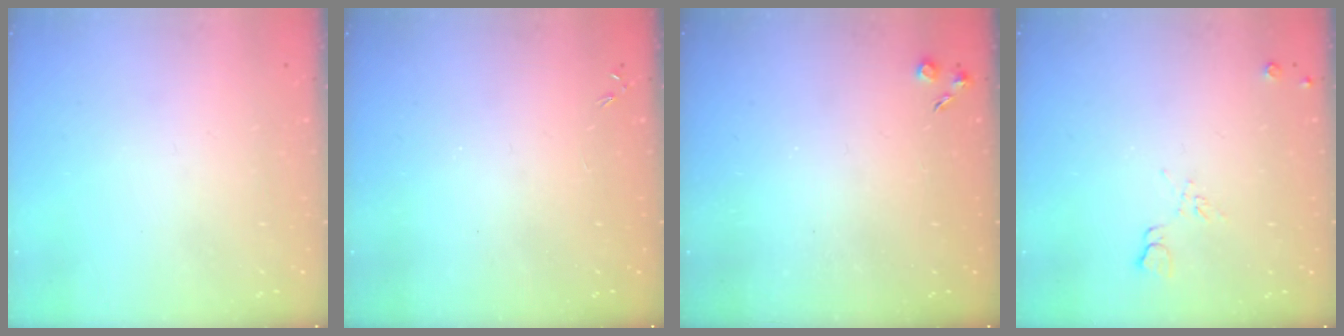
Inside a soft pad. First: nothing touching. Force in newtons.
{"total": 0.0}
{"total": 3.7, "press": 3.7, "slide": 0.6}
{"total": 7.1, "press": 7.1, "slide": 0.9}